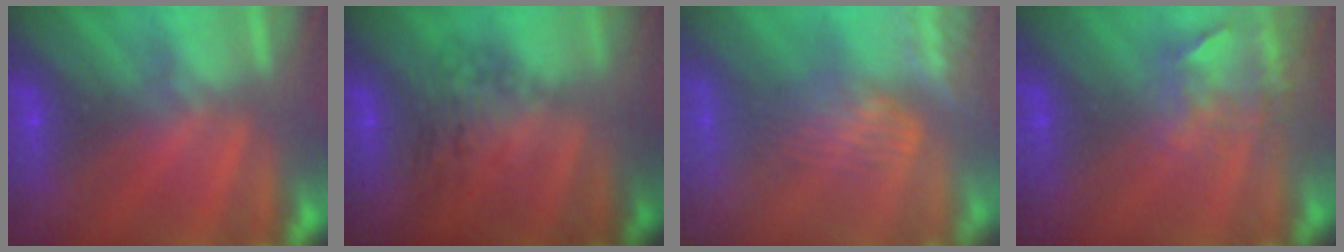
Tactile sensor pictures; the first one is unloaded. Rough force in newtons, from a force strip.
{"total": 2.6}
{"total": 3.4}
{"total": 4.4}